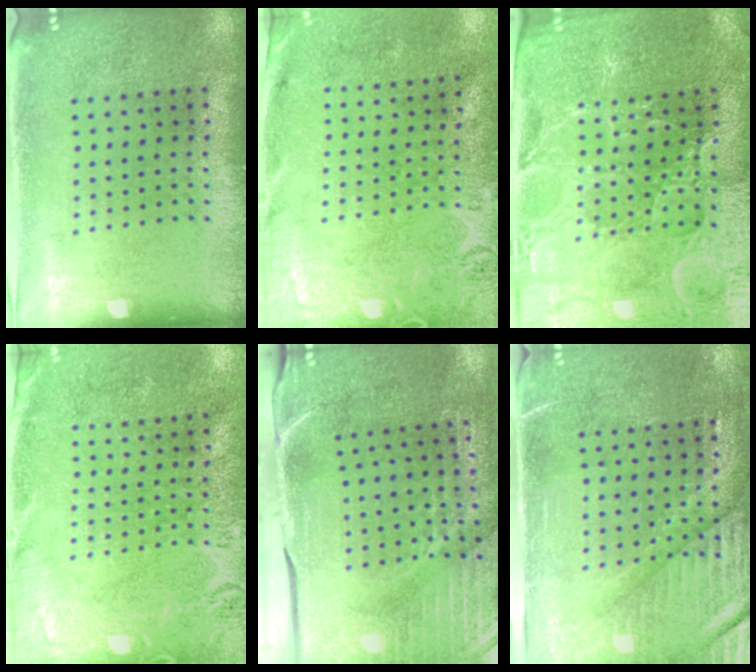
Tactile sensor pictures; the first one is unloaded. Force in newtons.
{"total": 2.8, "press": 2.2, "slide": 1.8}
{"total": 3.3, "press": 3.2, "slide": 0.6}
{"total": 2.7, "press": 2.4, "slide": 1.1}
{"total": 4.7, "press": 4.0, "slide": 2.5}
{"total": 3.5, "press": 3.2, "slide": 1.6}